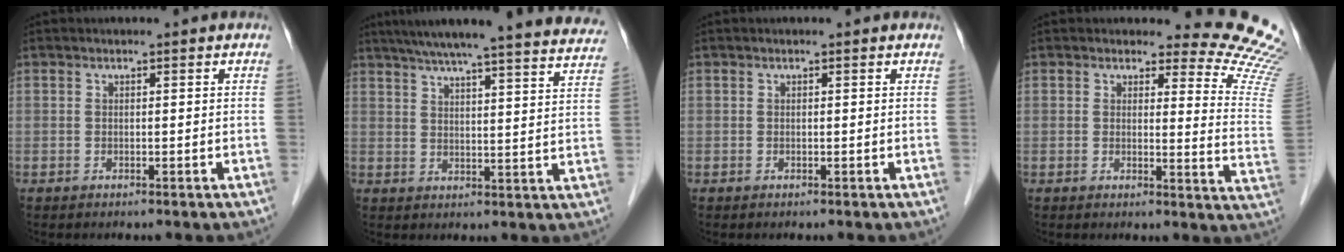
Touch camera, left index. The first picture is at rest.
{"total": 28.8, "force": [26.1, 1.7, 12.0], "torque": [-0.185, -0.042, 0.315]}
{"total": 0.0}
{"total": 11.2, "force": [11.2, 0.7, 1.0], "torque": [0.016, -0.124, 0.086]}